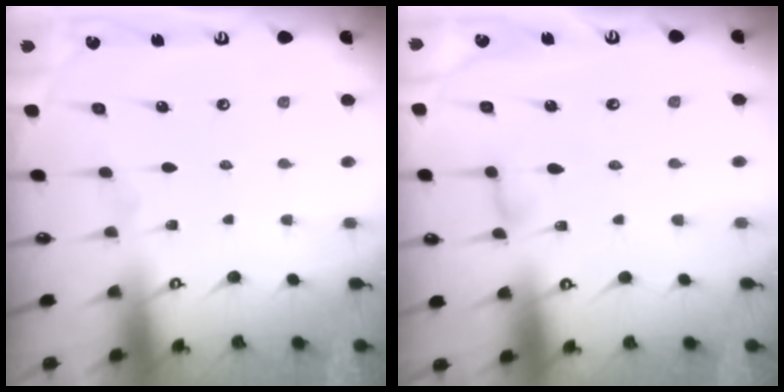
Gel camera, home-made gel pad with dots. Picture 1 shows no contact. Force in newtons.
{"total": 3.6, "press": 3.5, "slide": 0.3}